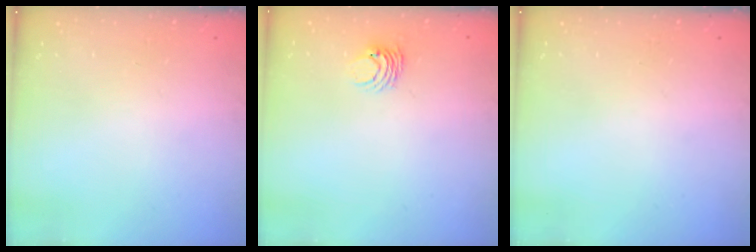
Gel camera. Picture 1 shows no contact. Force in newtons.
{"total": 4.1, "press": 4.1, "slide": 0.4}
{"total": 0.0}